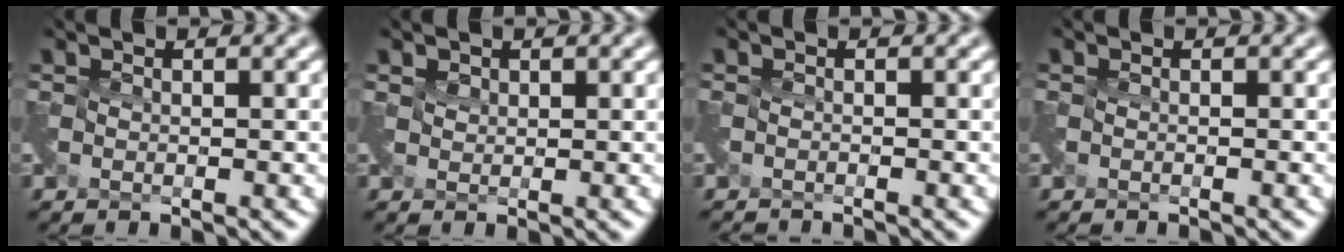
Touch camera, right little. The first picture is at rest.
{"total": 1.0, "force": [0.9, 0.4, 0.0], "torque": [-0.001, 0.006, 0.020]}
{"total": 1.5, "force": [-1.4, -0.4, -0.5], "torque": [0.008, -0.016, -0.034]}
{"total": 0.9, "force": [-0.8, -0.2, -0.4], "torque": [0.007, -0.008, -0.021]}